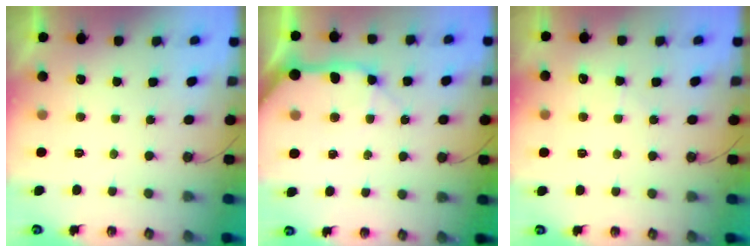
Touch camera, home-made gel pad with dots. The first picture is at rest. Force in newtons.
{"total": 14.6, "press": 14.4, "slide": 2.4}
{"total": 4.9, "press": 4.8, "slide": 0.6}